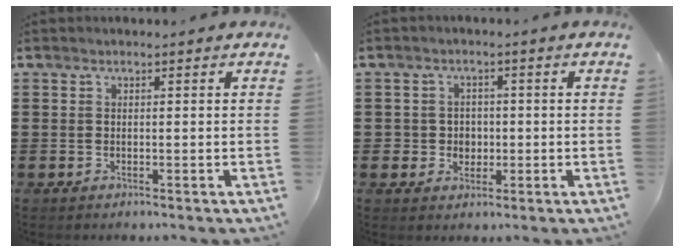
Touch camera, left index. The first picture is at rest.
{"total": 2.8, "force": [-0.4, 2.7, 0.6], "torque": [-0.026, 0.007, -0.013]}